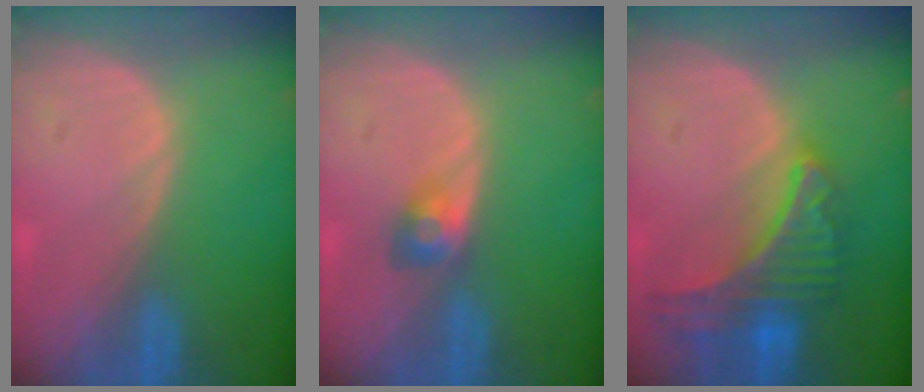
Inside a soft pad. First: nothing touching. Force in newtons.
{"total": 3.0, "press": 2.6, "slide": 1.4}
{"total": 9.1, "press": 8.0, "slide": 4.3}